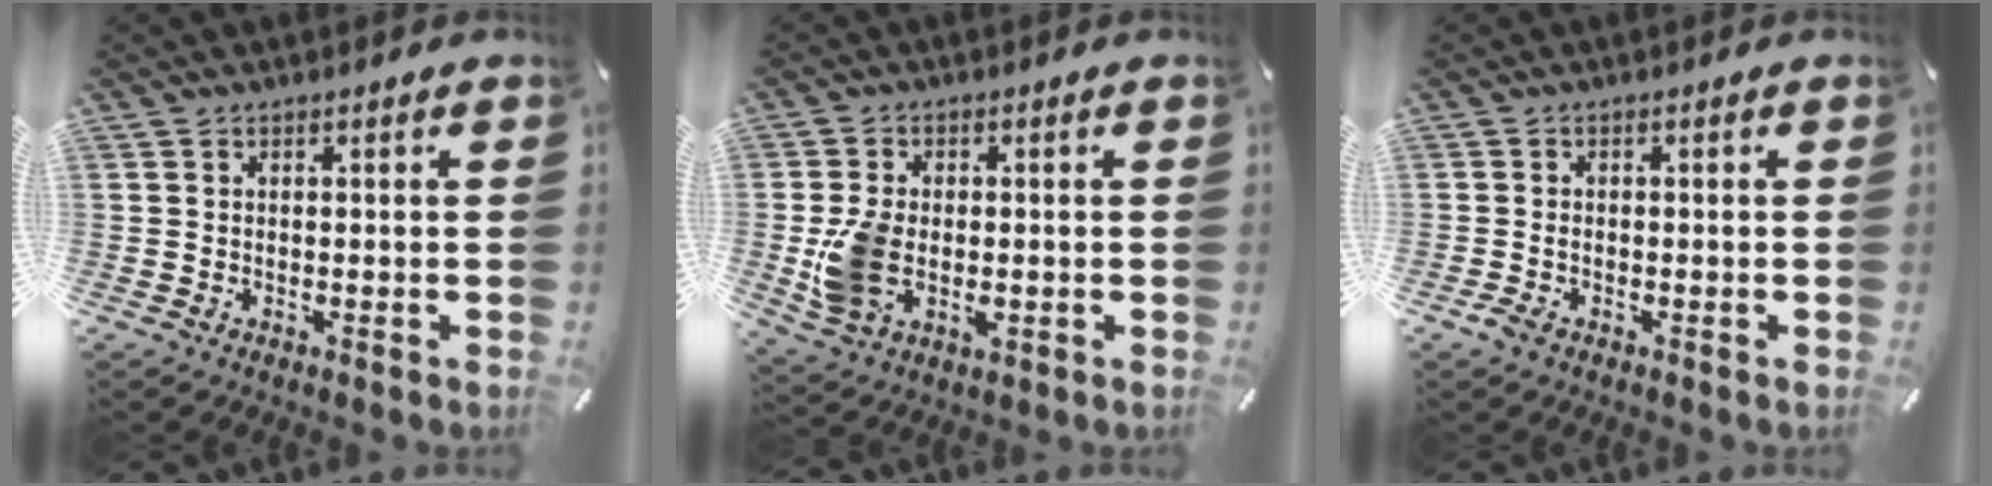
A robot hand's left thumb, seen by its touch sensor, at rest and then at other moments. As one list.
[{"total": 8.2, "force": [-1.0, 5.7, 5.9], "torque": [-0.125, -0.001, -0.015]}, {"total": 1.3, "force": [-0.7, 0.7, 0.8], "torque": [-0.015, 0.002, -0.015]}]